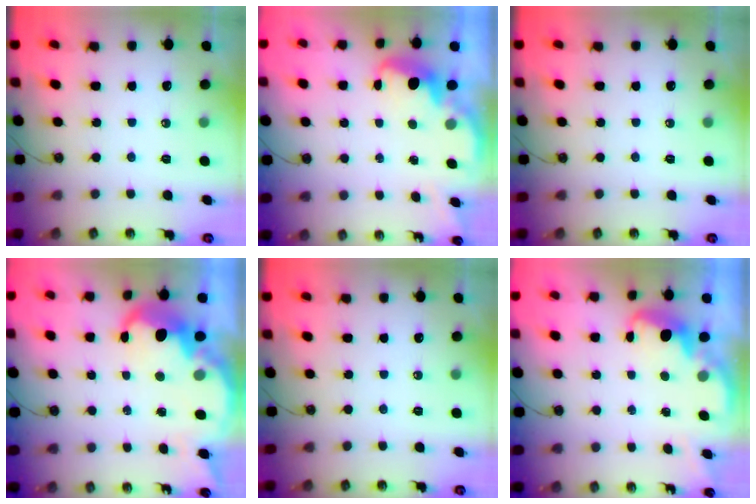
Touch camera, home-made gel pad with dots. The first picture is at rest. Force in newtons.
{"total": 2.7, "press": 2.6, "slide": 0.5}
{"total": 0.0}
{"total": 9.6, "press": 9.6, "slide": 0.7}
{"total": 0.0}
{"total": 2.7, "press": 2.6, "slide": 0.8}